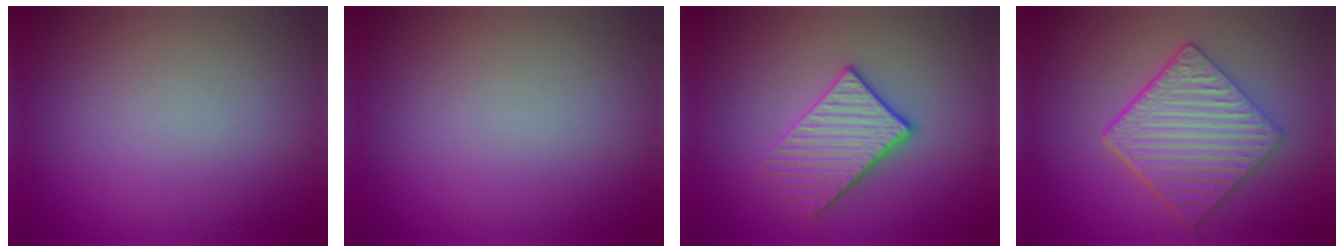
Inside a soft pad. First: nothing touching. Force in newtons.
{"total": 0.0}
{"total": 3.4, "press": 3.1, "slide": 1.2}
{"total": 6.1, "press": 4.6, "slide": 4.0}